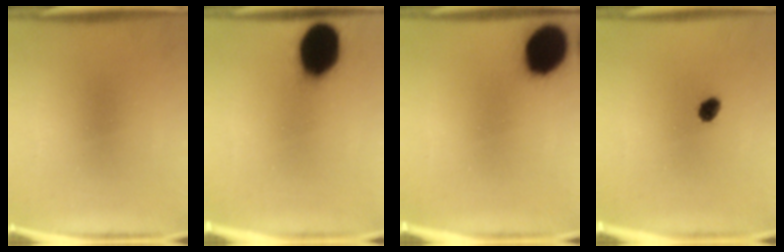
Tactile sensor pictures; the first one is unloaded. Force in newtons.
{"total": 16.8}
{"total": 15.8}
{"total": 3.0}